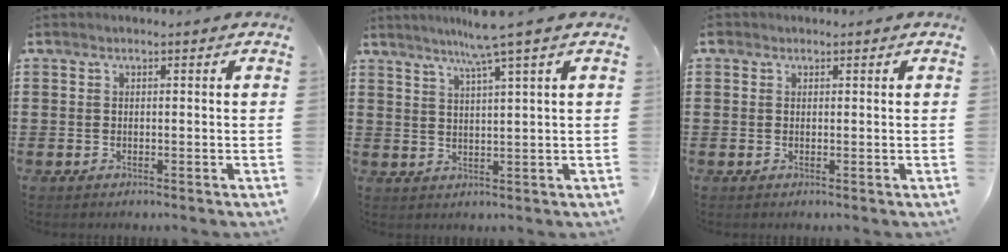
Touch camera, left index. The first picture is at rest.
{"total": 5.8, "force": [3.9, -1.2, 4.1], "torque": [-0.087, -0.007, 0.065]}
{"total": 0.6, "force": [0.2, 0.5, 0.2], "torque": [-0.006, 0.005, 0.003]}